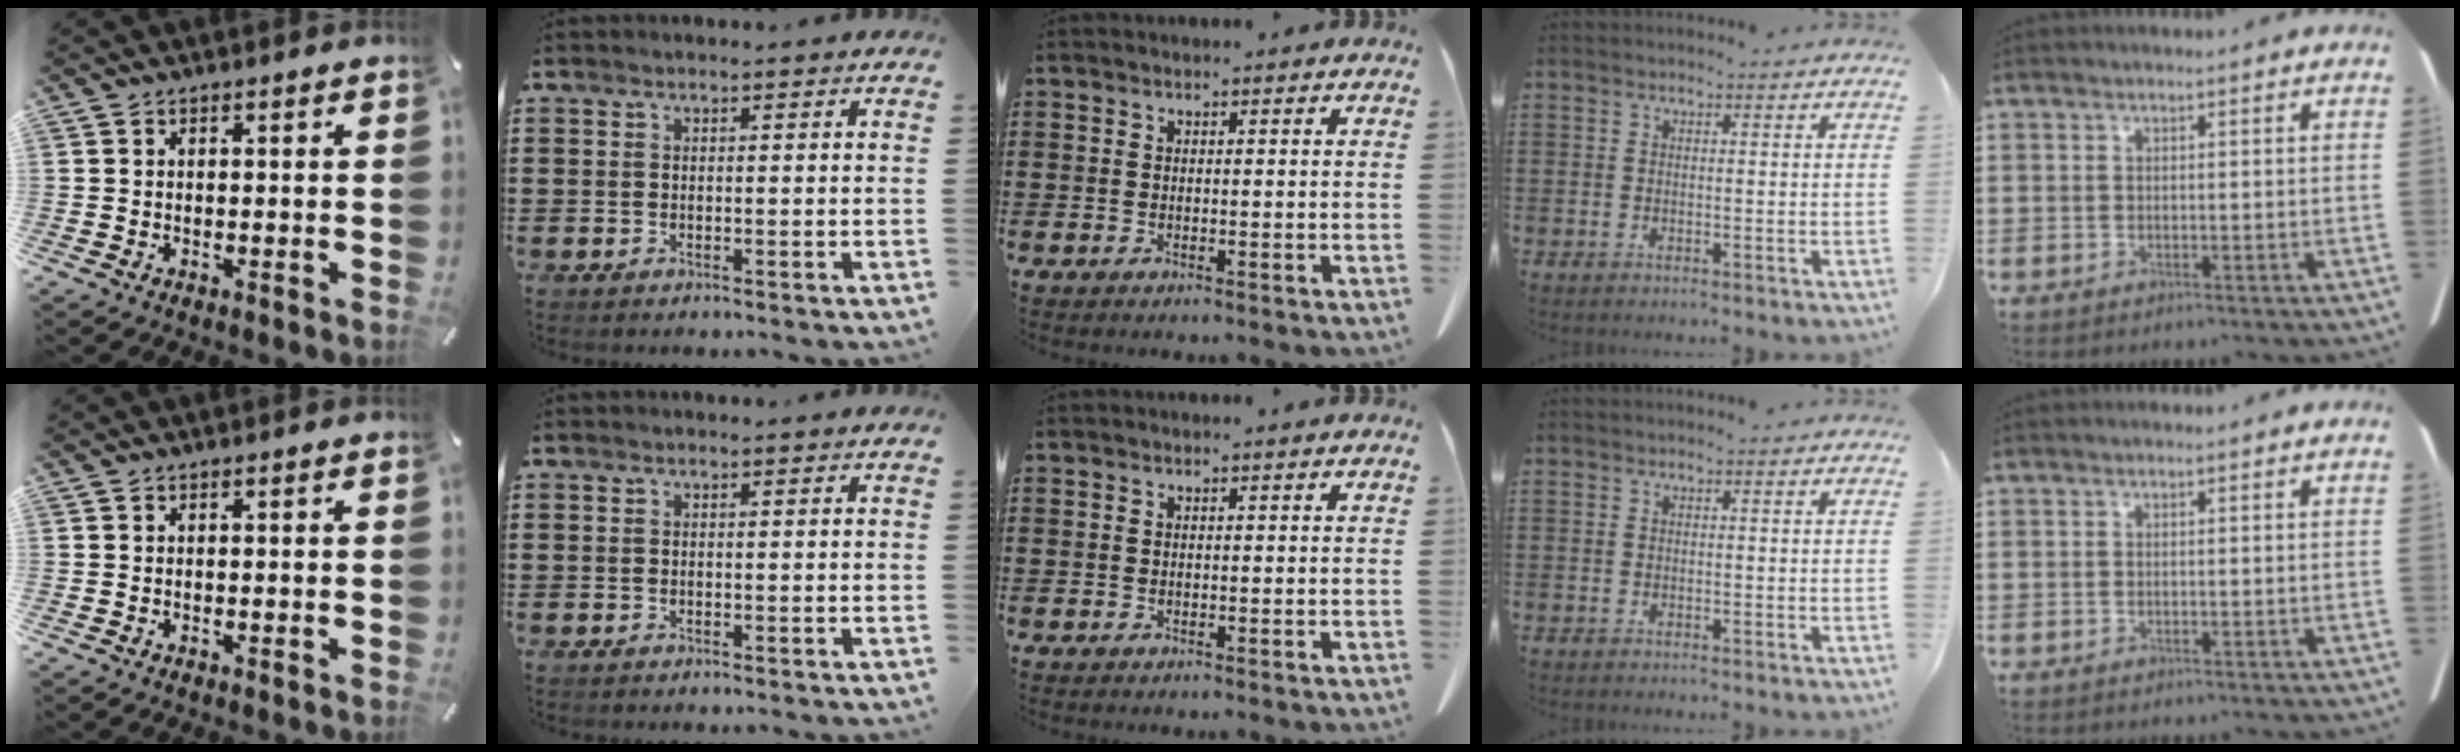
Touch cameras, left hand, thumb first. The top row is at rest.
{}